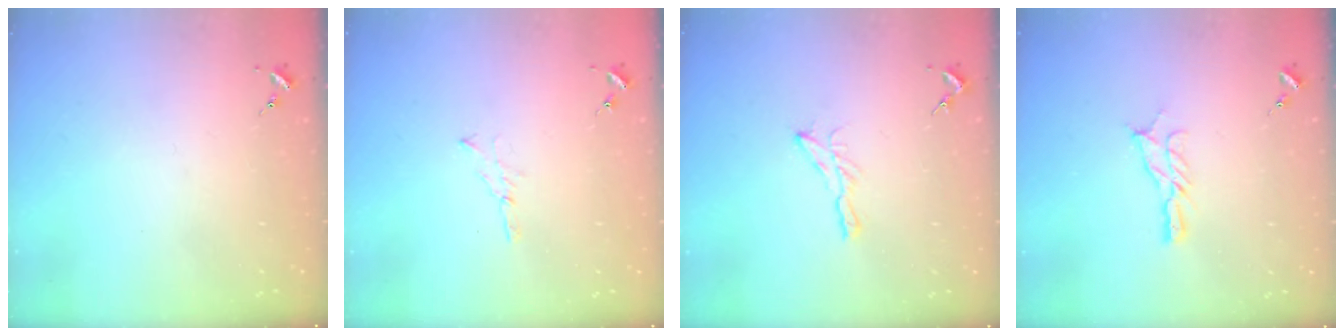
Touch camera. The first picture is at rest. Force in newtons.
{"total": 2.6, "press": 2.6, "slide": 0.3}
{"total": 6.0, "press": 6.0, "slide": 0.2}
{"total": 7.2, "press": 7.2, "slide": 0.1}